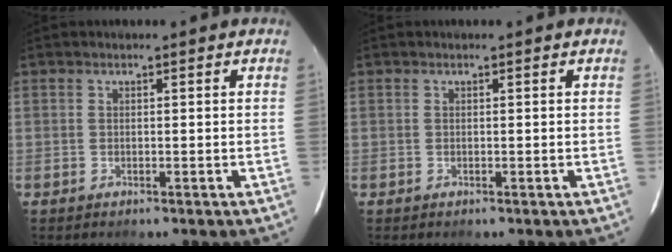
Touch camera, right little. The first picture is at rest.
{"total": 0.0}